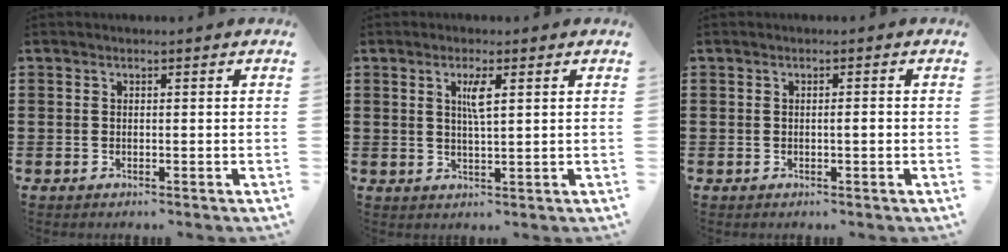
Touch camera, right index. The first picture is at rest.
{"total": 3.0, "force": [1.1, 0.4, 2.8], "torque": [-0.057, 0.003, 0.015]}
{"total": 1.0, "force": [-0.2, 0.2, 1.0], "torque": [-0.018, -0.004, -0.002]}